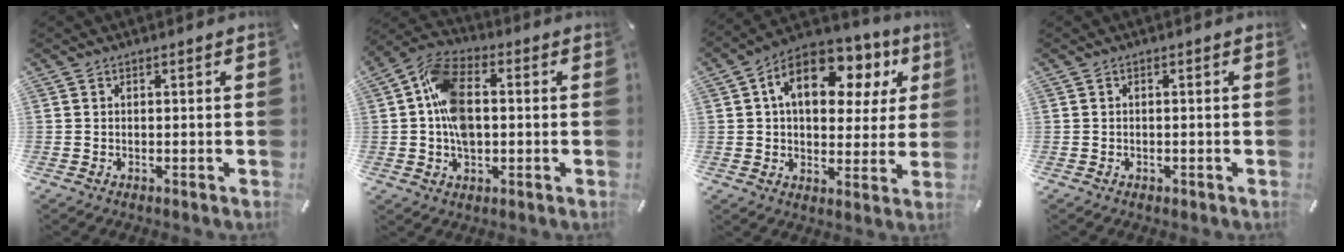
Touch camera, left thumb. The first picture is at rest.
{"total": 11.8, "force": [0.1, 7.6, 9.0], "torque": [-0.185, 0.012, 0.002]}
{"total": 16.9, "force": [7.2, 10.6, 11.0], "torque": [-0.173, -0.020, 0.121]}
{"total": 0.7, "force": [-0.3, 0.5, 0.3], "torque": [-0.005, 0.002, -0.007]}